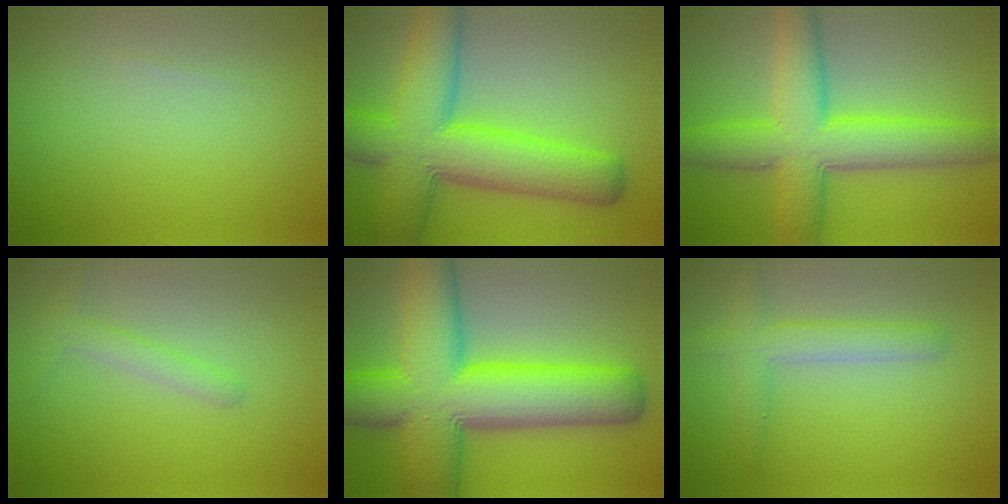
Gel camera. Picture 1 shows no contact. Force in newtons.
{"total": 11.2, "press": 11.2, "slide": 0.4}
{"total": 8.9, "press": 8.9, "slide": 0.1}
{"total": 1.8, "press": 1.8, "slide": 0.0}
{"total": 15.2, "press": 15.2, "slide": 0.4}
{"total": 2.8, "press": 2.8, "slide": 0.1}